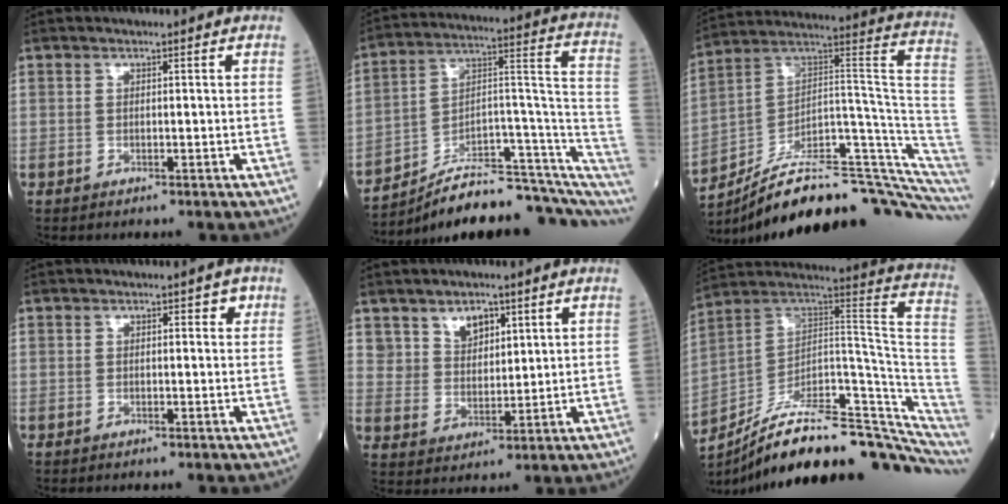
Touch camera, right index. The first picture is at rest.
{"total": 20.4, "force": [-15.9, 5.2, 11.7], "torque": [-0.117, 0.068, -0.233]}
{"total": 24.5, "force": [-17.7, 3.1, 16.6], "torque": [-0.162, 0.065, -0.270]}
{"total": 1.3, "force": [0.6, 0.8, 0.9], "torque": [-0.003, 0.004, 0.003]}
{"total": 6.0, "force": [3.9, 3.7, 2.7], "torque": [-0.048, 0.006, 0.082]}
{"total": 25.8, "force": [-17.7, 7.0, 17.5], "torque": [-0.189, 0.055, -0.264]}